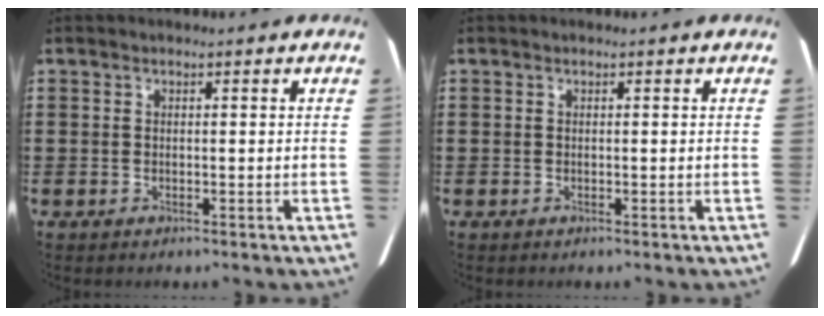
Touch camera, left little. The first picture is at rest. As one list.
[{"total": 0.0}]